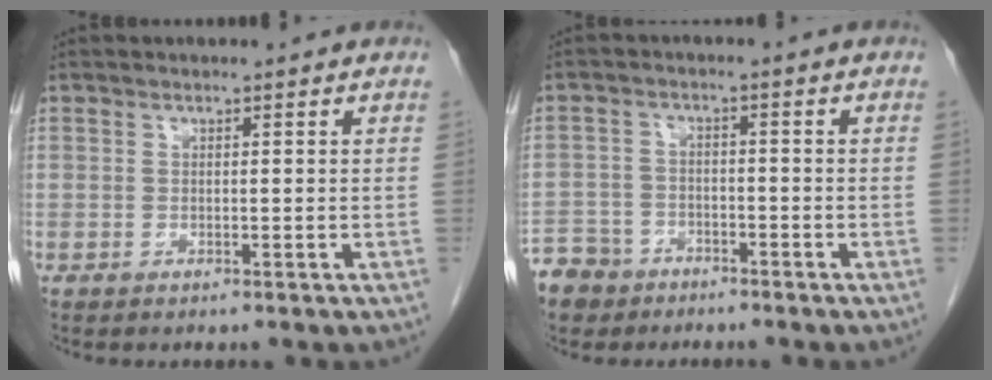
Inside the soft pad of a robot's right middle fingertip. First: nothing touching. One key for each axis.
{"total": 8.1, "fx": -6.0, "fy": 5.3, "fz": 1.0, "tx": -0.033, "ty": 0.002, "tz": -0.107}